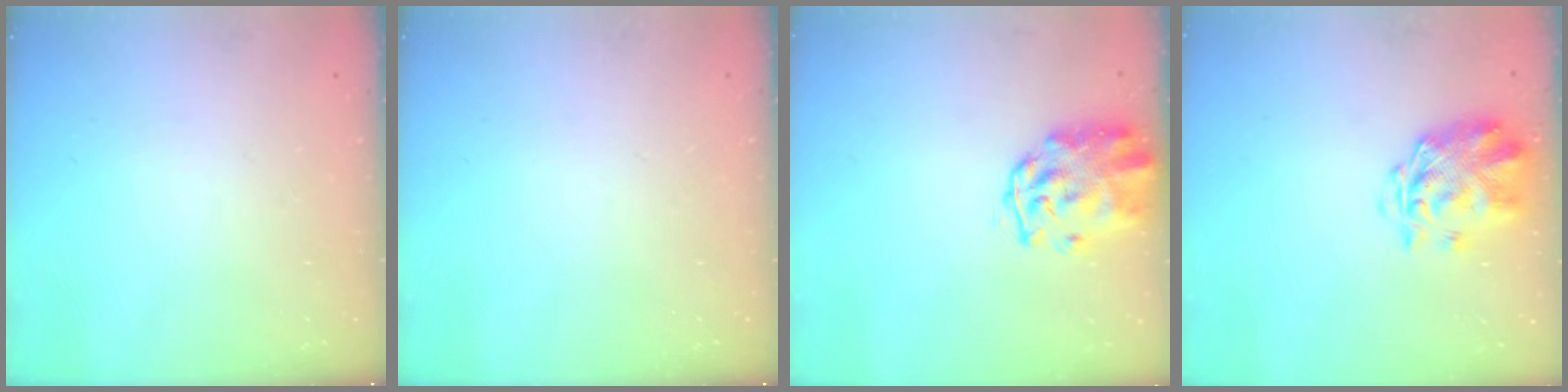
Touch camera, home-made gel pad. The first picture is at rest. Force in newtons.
{"total": 0.0}
{"total": 2.8, "press": 2.7, "slide": 0.7}
{"total": 3.3, "press": 2.9, "slide": 1.6}